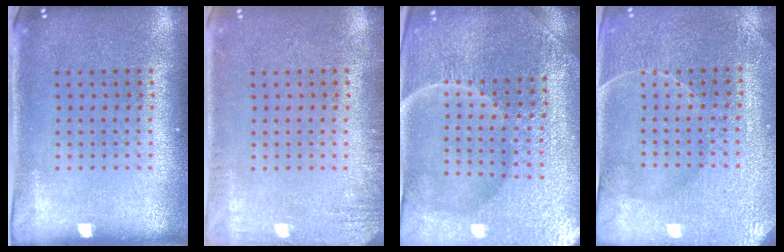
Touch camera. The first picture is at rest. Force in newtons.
{"total": 1.6, "press": 1.5, "slide": 0.3}
{"total": 5.7, "press": 5.3, "slide": 2.2}
{"total": 3.4, "press": 3.4, "slide": 0.4}